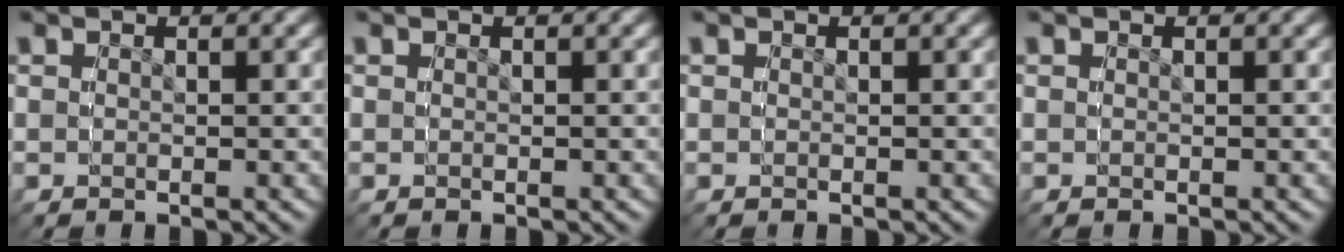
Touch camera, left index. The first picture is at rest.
{"total": 0.0}
{"total": 0.0}
{"total": 0.0}